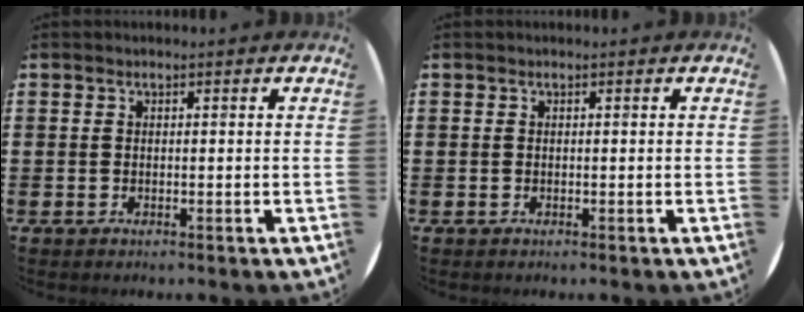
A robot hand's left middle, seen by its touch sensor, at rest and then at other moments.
{"total": 0.0}